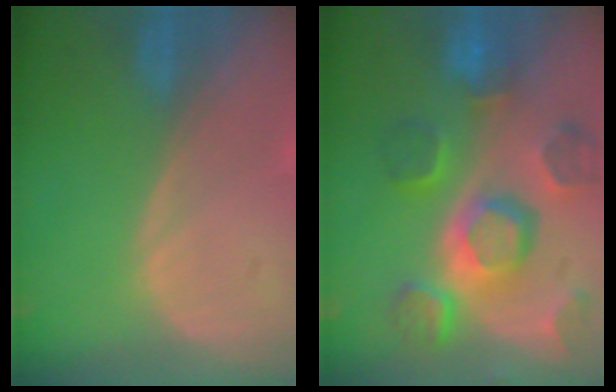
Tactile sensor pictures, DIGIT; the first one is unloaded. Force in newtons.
{"total": 12.0, "press": 10.3, "slide": 6.2}